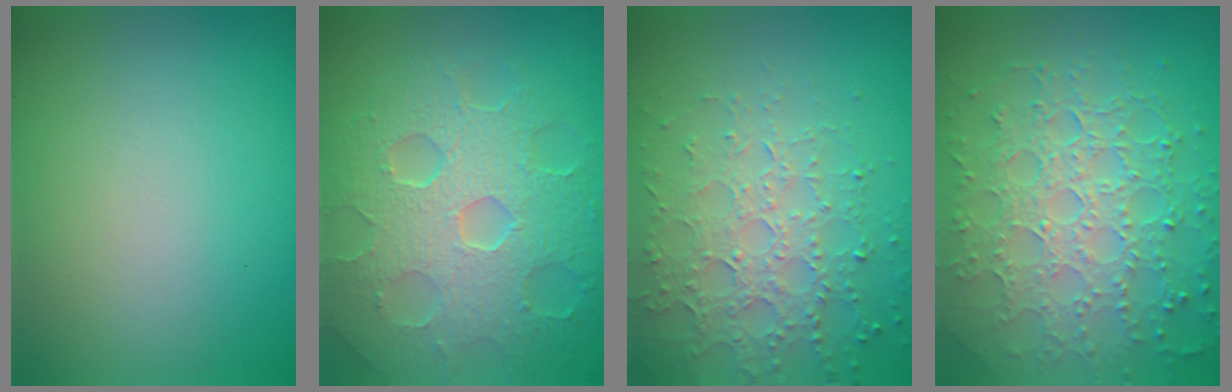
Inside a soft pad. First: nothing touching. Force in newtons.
{"total": 8.6, "press": 5.8, "slide": 6.4}
{"total": 4.3, "press": 4.2, "slide": 1.1}
{"total": 7.9, "press": 5.7, "slide": 5.4}